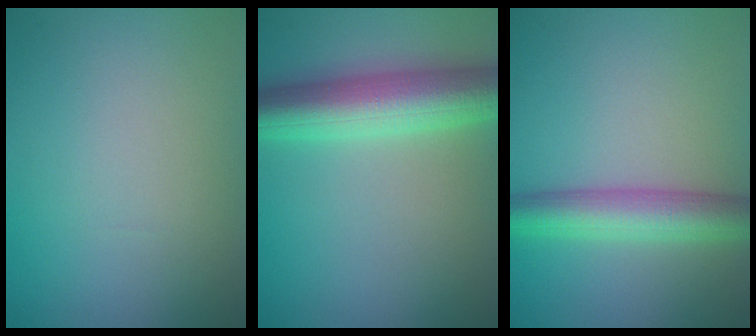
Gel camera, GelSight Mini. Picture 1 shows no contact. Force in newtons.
{"total": 7.2, "press": 7.2, "slide": 0.0}
{"total": 5.1, "press": 5.1, "slide": 0.1}